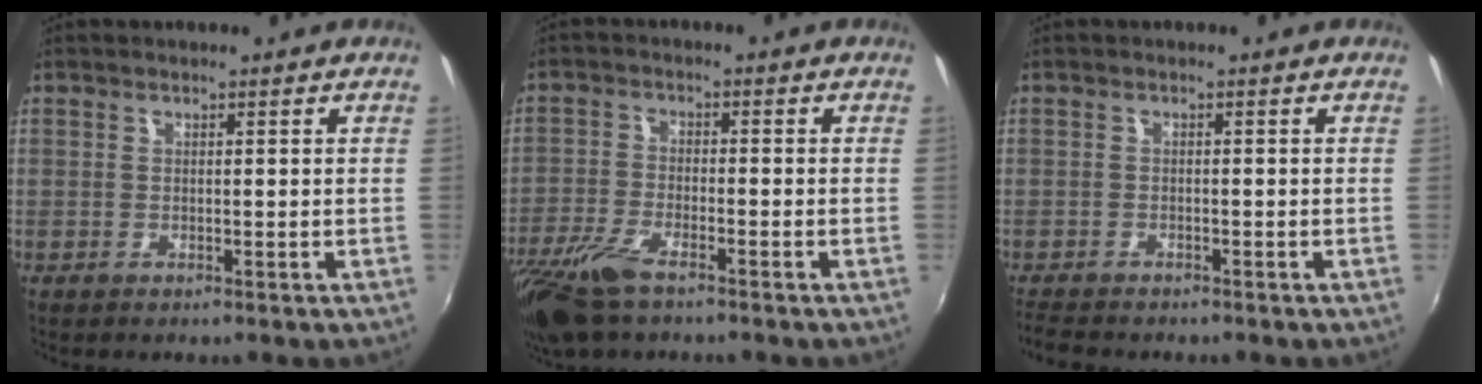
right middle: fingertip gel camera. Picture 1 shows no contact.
{"total": 10.1, "force": [-7.2, 3.1, 6.3], "torque": [-0.155, -0.030, -0.144]}
{"total": 4.5, "force": [-4.1, 0.9, 1.5], "torque": [-0.046, -0.020, -0.073]}